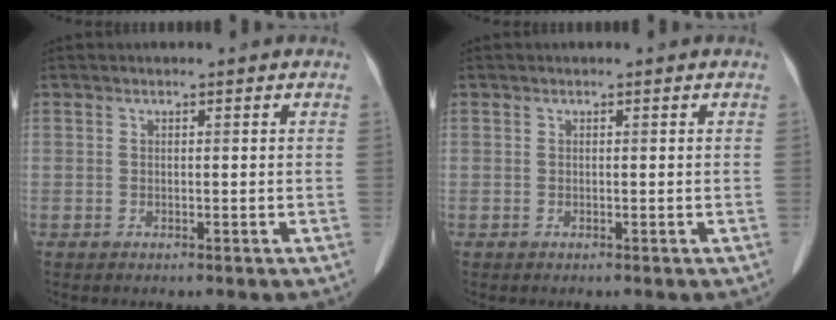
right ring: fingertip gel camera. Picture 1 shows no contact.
{"total": 0.0}